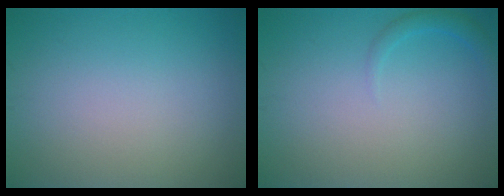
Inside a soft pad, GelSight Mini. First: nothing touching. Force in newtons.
{"total": 1.1, "press": 1.1, "slide": 0.1}